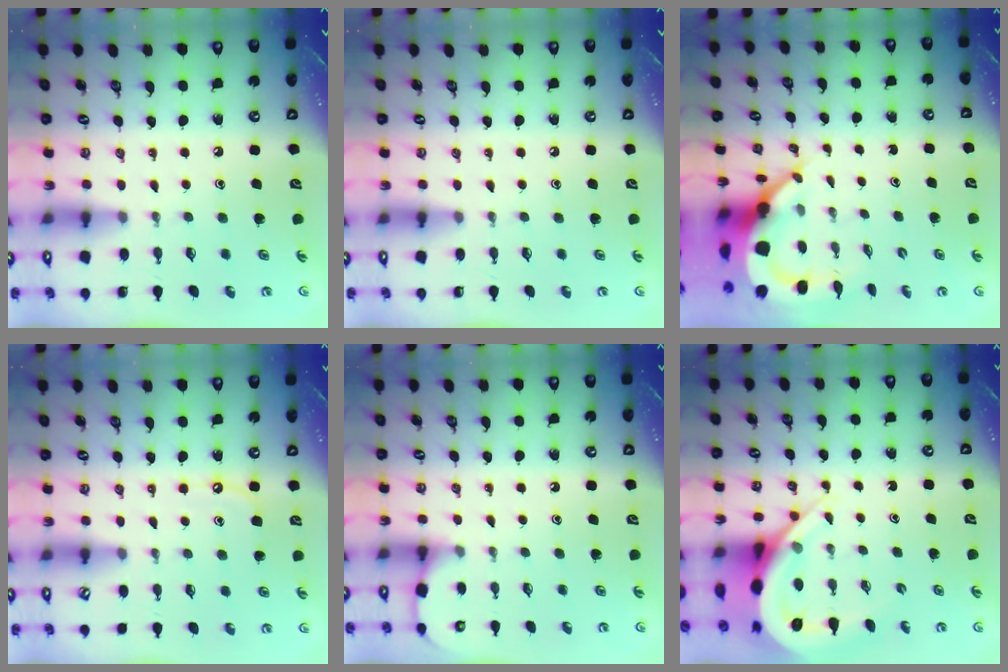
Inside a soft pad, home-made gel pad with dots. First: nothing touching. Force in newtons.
{"total": 0.0}
{"total": 7.2, "press": 7.1, "slide": 0.9}
{"total": 5.2, "press": 5.1, "slide": 0.5}
{"total": 4.3, "press": 4.2, "slide": 0.5}
{"total": 10.4, "press": 10.3, "slide": 1.1}